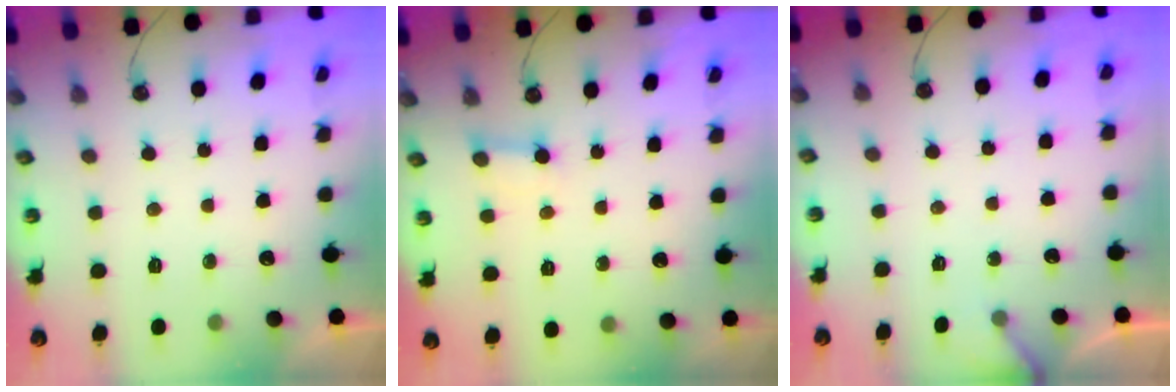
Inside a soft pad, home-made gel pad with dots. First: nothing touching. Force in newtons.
{"total": 2.7, "press": 2.7, "slide": 0.2}
{"total": 3.1, "press": 3.1, "slide": 0.2}